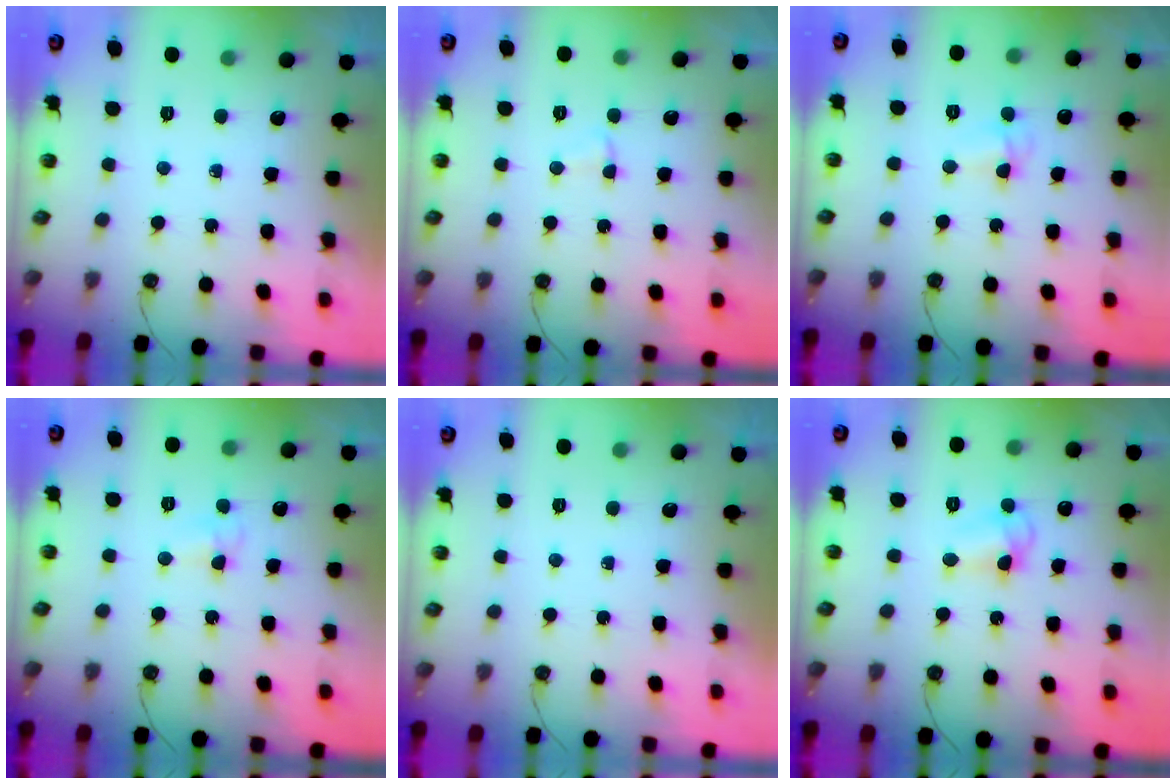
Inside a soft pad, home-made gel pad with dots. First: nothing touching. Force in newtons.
{"total": 2.5, "press": 2.5, "slide": 0.5}
{"total": 3.6, "press": 3.4, "slide": 1.2}
{"total": 5.5, "press": 4.4, "slide": 3.4}
{"total": 0.0}
{"total": 5.7, "press": 5.7, "slide": 0.6}